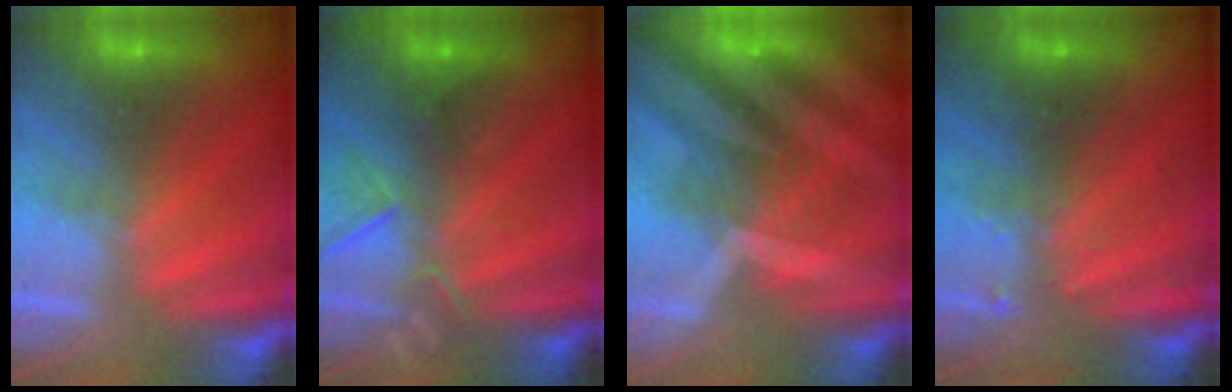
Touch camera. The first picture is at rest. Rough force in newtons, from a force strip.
{"total": 2.4}
{"total": 9.1}
{"total": 2.4}